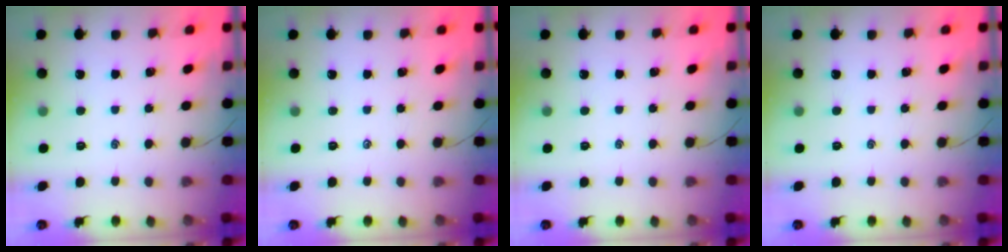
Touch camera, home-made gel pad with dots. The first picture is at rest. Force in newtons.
{"total": 0.0}
{"total": 0.0}
{"total": 0.0}